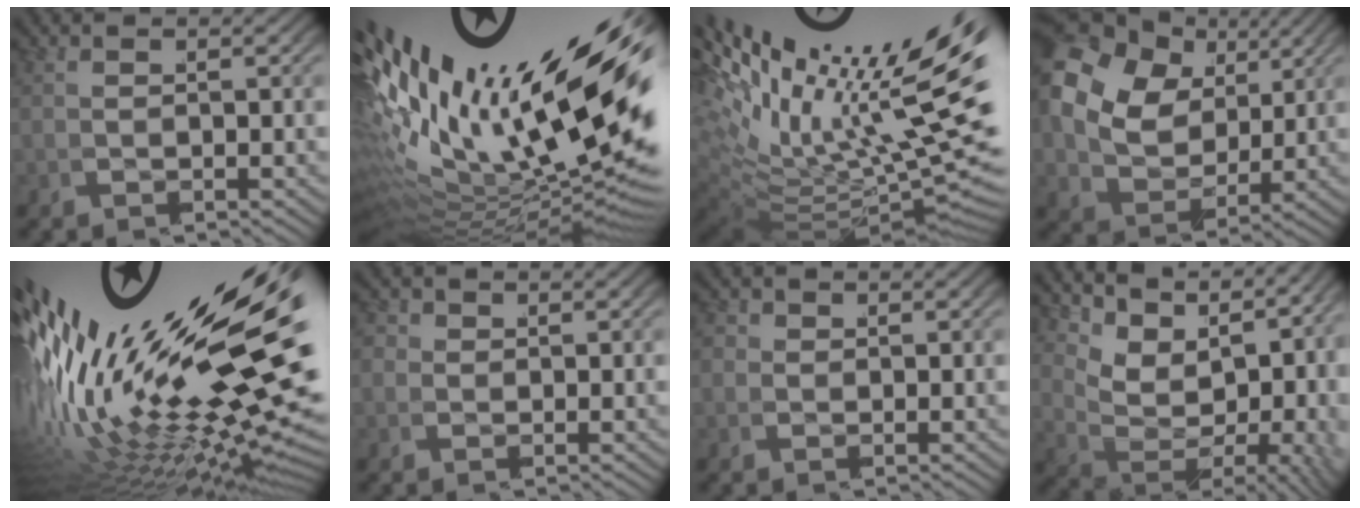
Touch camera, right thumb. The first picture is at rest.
{"total": 19.7, "force": [0.1, 11.5, 16.0], "torque": [-0.293, -0.049, 0.035]}
{"total": 15.0, "force": [0.8, 9.2, 11.8], "torque": [-0.177, -0.046, 0.030]}
{"total": 9.4, "force": [1.4, 7.6, 5.3], "torque": [-0.135, -0.027, 0.029]}
{"total": 18.8, "force": [-1.8, 10.6, 15.3], "torque": [-0.268, -0.024, -0.011]}
{"total": 2.3, "force": [-0.2, 2.3, 0.0], "torque": [-0.008, 0.001, -0.011]}
{"total": 1.9, "force": [-0.2, 1.9, -0.1], "torque": [-0.005, 0.001, -0.010]}
{"total": 10.0, "force": [1.9, 6.2, 7.6], "torque": [-0.130, -0.016, 0.040]}